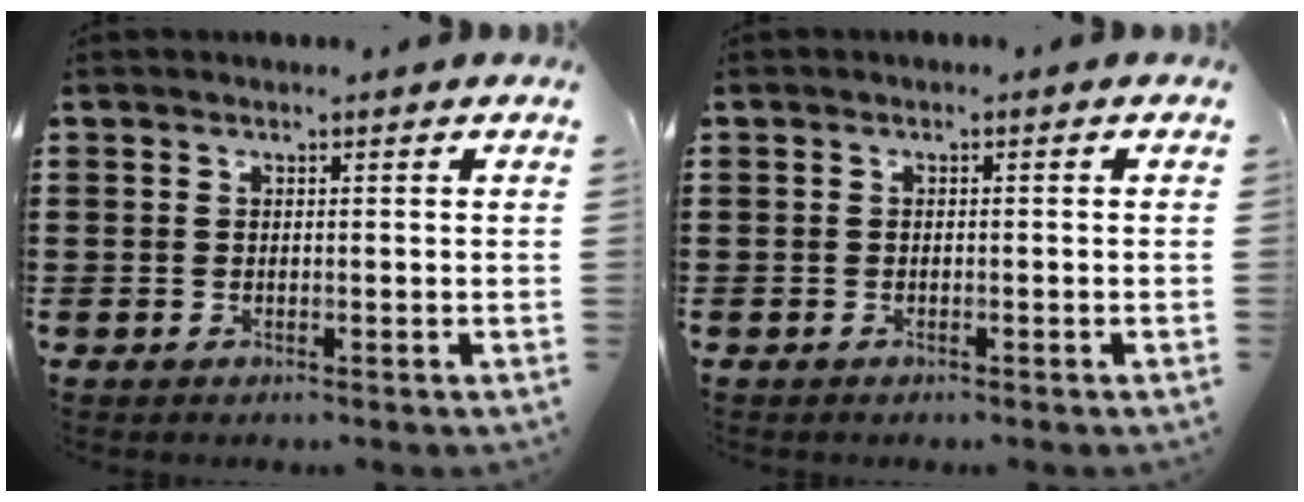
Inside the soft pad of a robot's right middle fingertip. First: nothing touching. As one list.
[{"total": 0.0}]